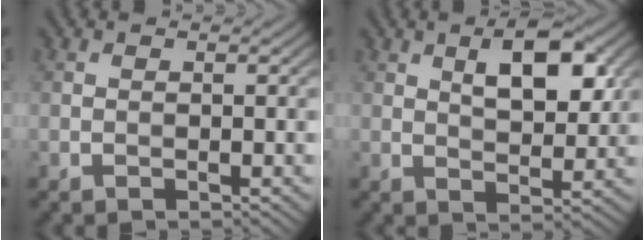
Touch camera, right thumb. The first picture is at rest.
{"total": 7.3, "force": [2.8, 3.2, 6.0], "torque": [-0.095, 0.004, 0.045]}